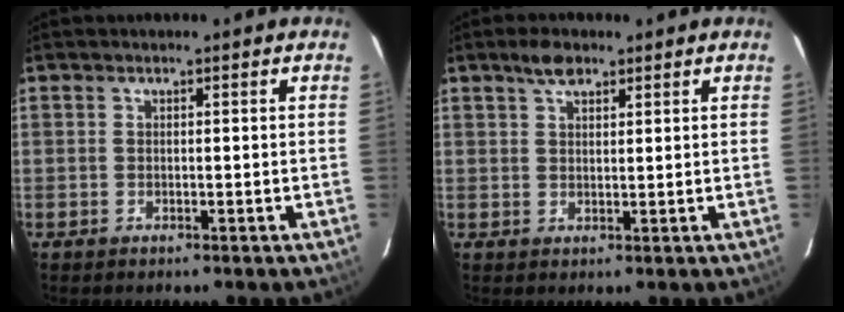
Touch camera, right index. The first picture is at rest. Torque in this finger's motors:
{"motor_torque": [0.08, -0.03, 0.05, 0.02]}